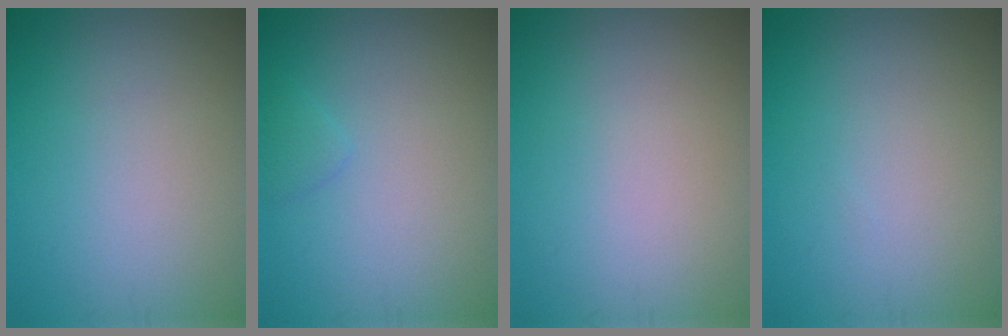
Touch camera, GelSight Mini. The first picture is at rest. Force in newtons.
{"total": 0.9, "press": 0.9, "slide": 0.1}
{"total": 0.0}
{"total": 0.0}